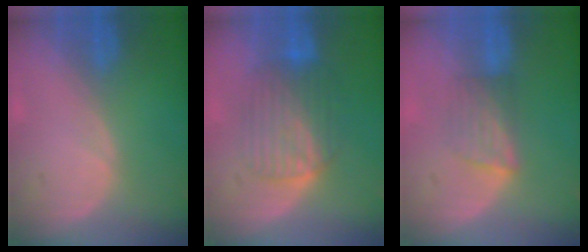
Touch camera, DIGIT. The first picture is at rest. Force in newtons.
{"total": 6.7, "press": 6.6, "slide": 0.6}
{"total": 3.7, "press": 3.5, "slide": 1.3}